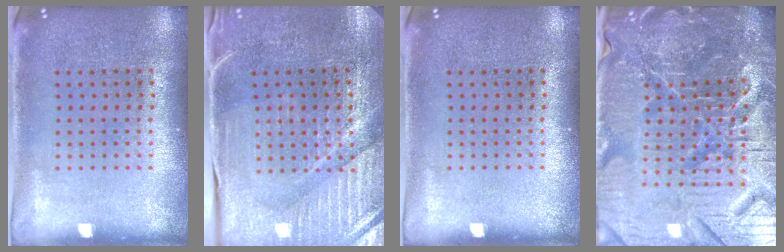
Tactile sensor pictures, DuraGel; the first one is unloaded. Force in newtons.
{"total": 3.8, "press": 3.8, "slide": 0.5}
{"total": 0.0}
{"total": 7.2, "press": 6.5, "slide": 3.3}